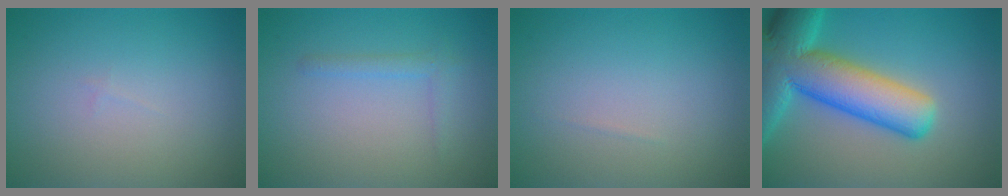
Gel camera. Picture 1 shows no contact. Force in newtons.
{"total": 1.1, "press": 1.1, "slide": 0.1}
{"total": 0.0}
{"total": 11.9, "press": 11.9, "slide": 0.7}